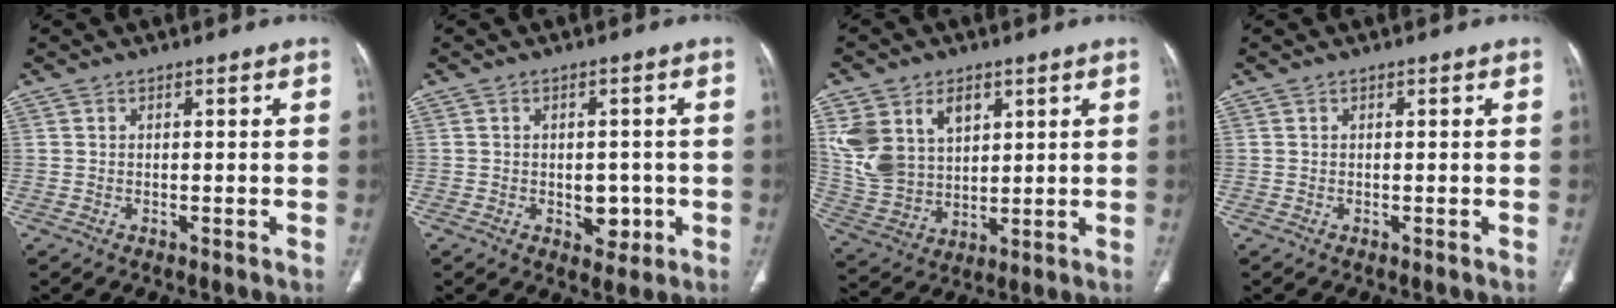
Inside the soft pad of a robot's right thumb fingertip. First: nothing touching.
{"total": 4.5, "force": [-1.0, 3.2, 3.1], "torque": [-0.015, 0.003, -0.006]}
{"total": 14.3, "force": [5.5, 9.9, 8.7], "torque": [-0.150, -0.009, 0.127]}
{"total": 0.0}